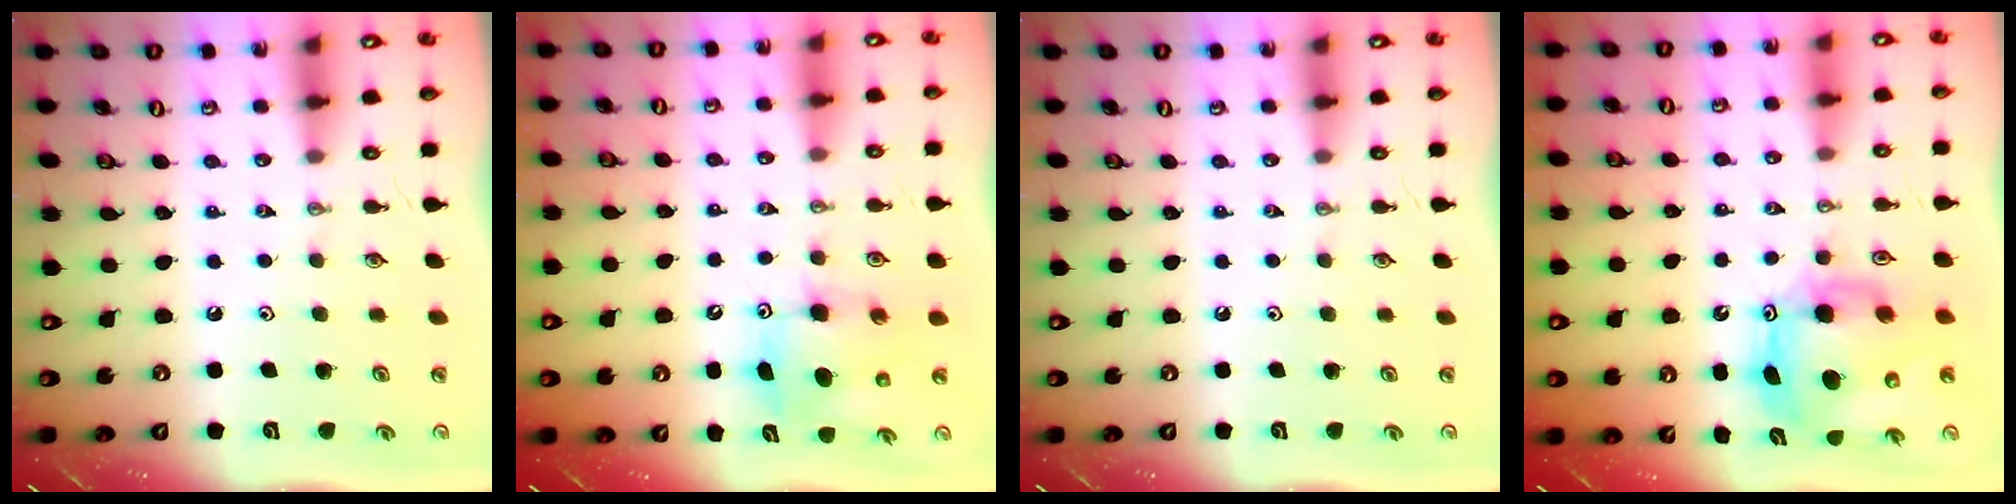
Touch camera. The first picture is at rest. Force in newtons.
{"total": 8.1, "press": 7.9, "slide": 1.8}
{"total": 0.0}
{"total": 11.8, "press": 11.8, "slide": 0.5}